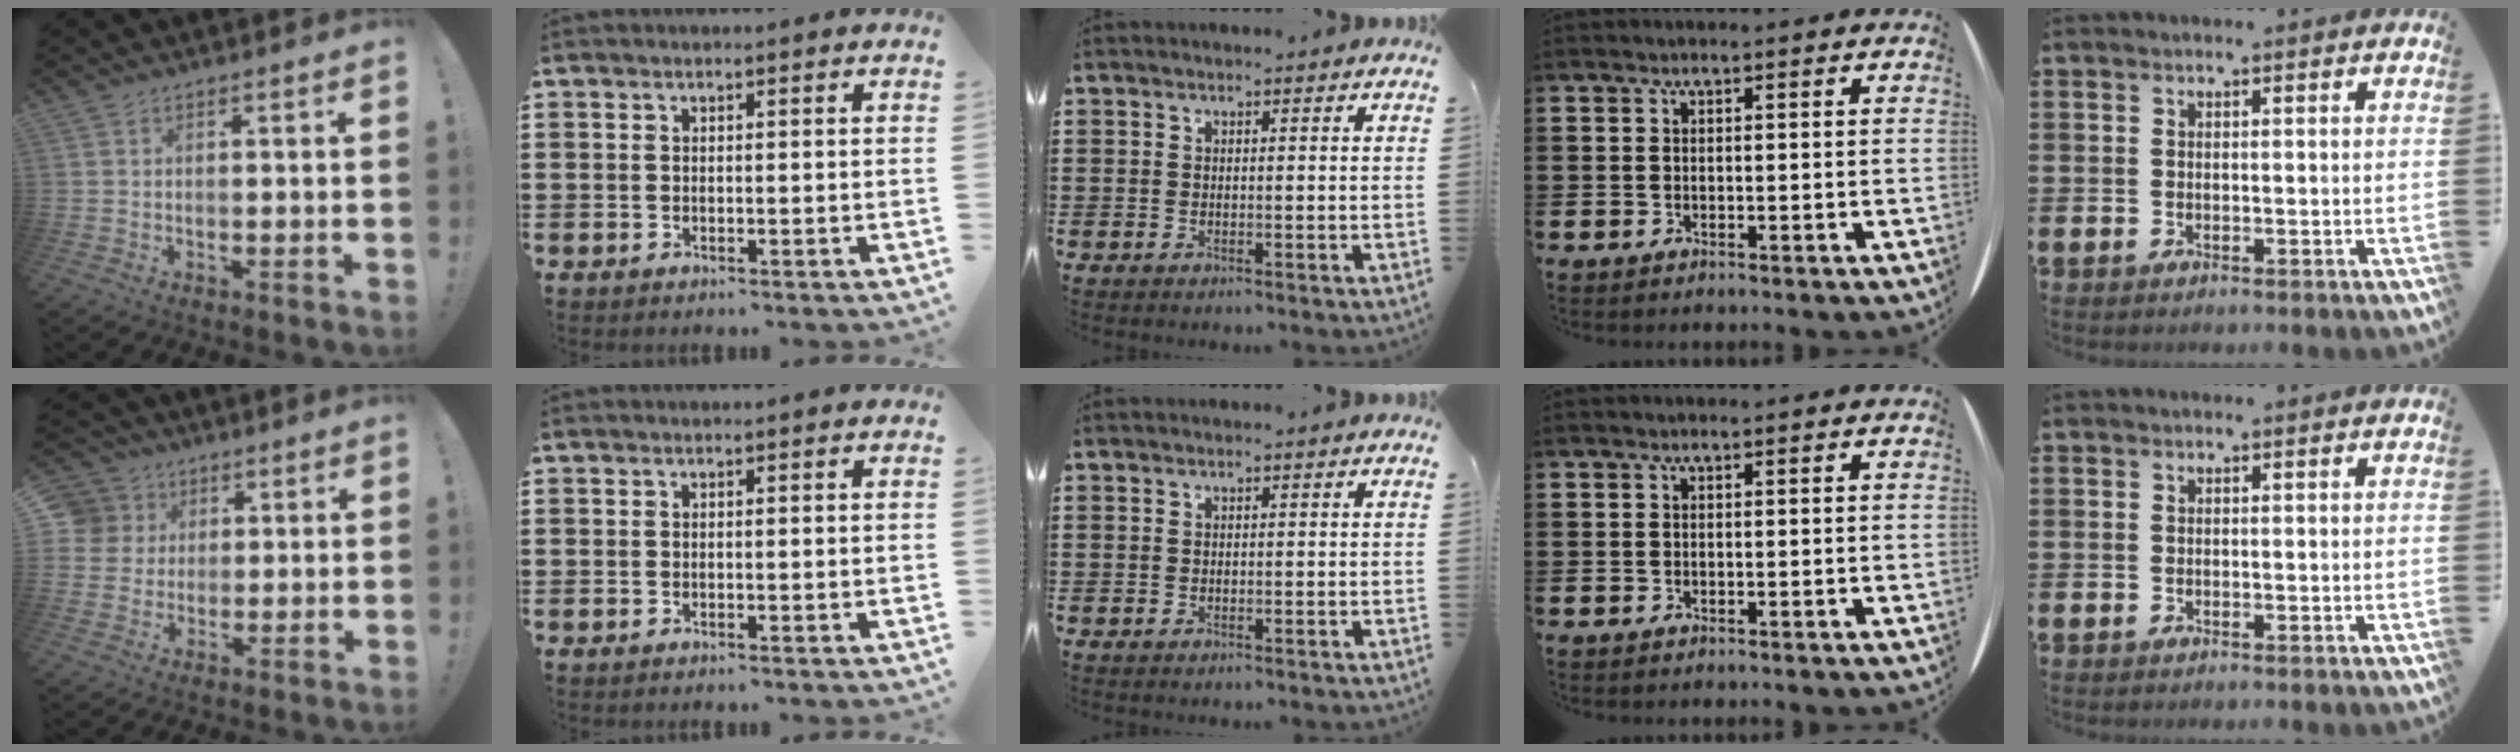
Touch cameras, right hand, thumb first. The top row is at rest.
{"thumb": {"total": 7.6, "force": [1.6, 7.3, 1.5], "torque": [-0.022, -0.006, 0.033]}}